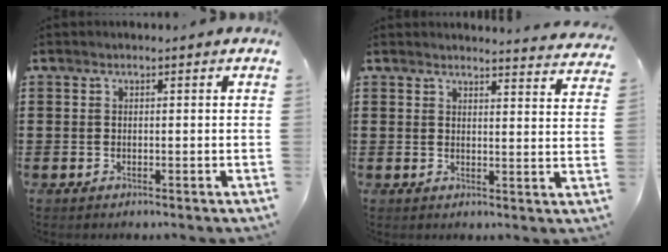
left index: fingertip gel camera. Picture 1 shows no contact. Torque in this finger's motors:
{"motor_torque": [1.11, -1.03, 0.06, 0.01]}